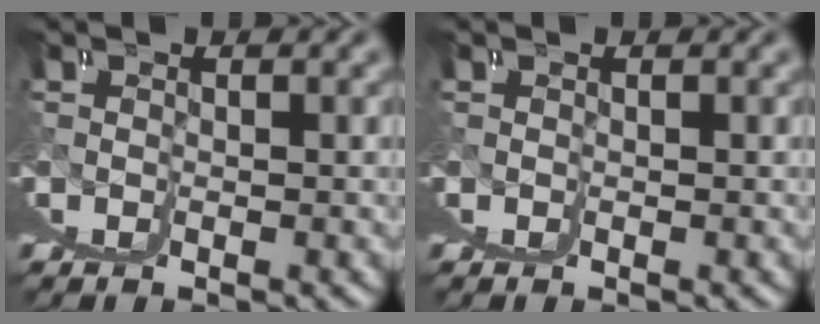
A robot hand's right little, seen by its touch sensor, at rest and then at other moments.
{"total": 0.0}